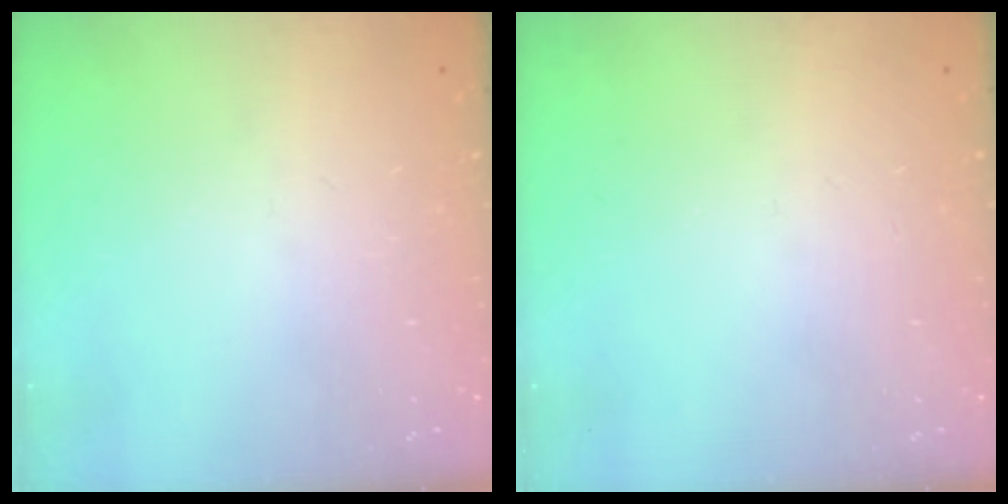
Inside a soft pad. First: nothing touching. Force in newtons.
{"total": 0.0}